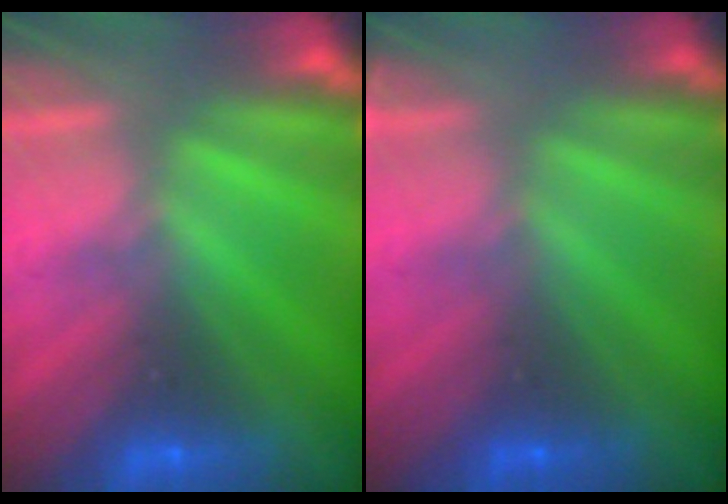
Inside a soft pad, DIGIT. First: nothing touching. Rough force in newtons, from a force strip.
{"total": 2.6}